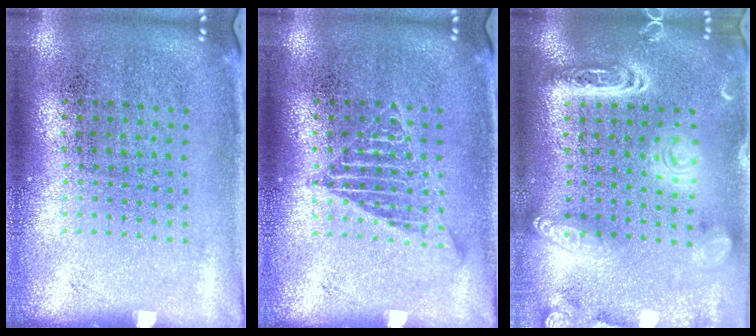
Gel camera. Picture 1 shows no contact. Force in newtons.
{"total": 1.7, "press": 1.7, "slide": 0.2}
{"total": 3.1, "press": 3.1, "slide": 0.2}